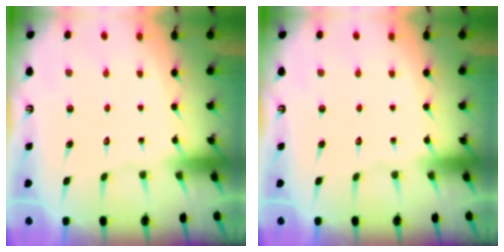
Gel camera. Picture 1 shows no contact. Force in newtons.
{"total": 0.0}